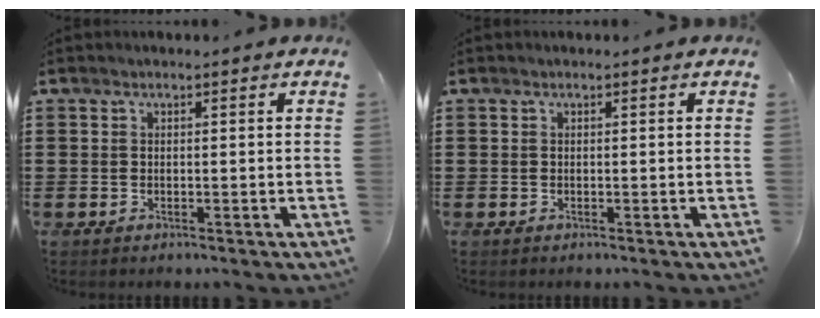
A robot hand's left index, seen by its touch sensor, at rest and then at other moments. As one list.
[{"total": 0.0}]